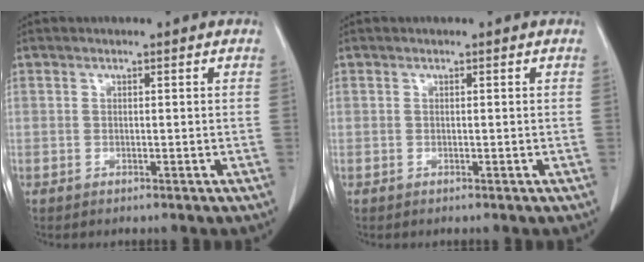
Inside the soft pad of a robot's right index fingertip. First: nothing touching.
{"total": 0.0}